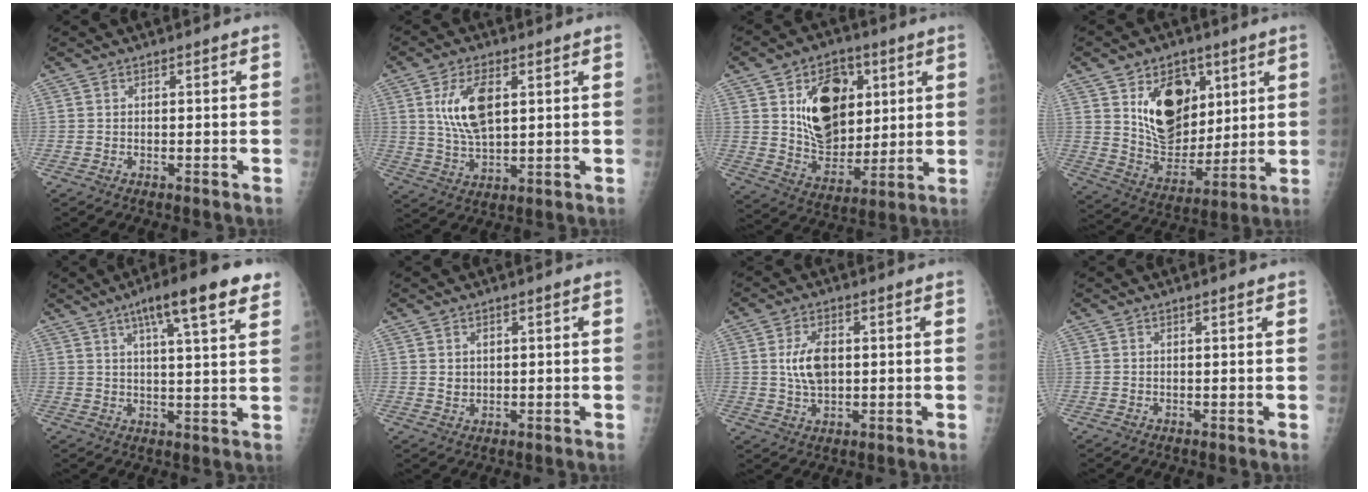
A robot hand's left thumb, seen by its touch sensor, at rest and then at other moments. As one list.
[{"total": 10.1, "force": [3.0, 4.9, 8.3], "torque": [-0.152, -0.011, 0.061]}, {"total": 17.2, "force": [5.0, 11.8, 11.5], "torque": [-0.130, -0.027, 0.094]}, {"total": 16.4, "force": [6.3, 11.0, 10.5], "torque": [-0.115, -0.041, 0.124]}, {"total": 13.8, "force": [7.9, 2.3, 11.0], "torque": [-0.154, -0.018, 0.114]}, {"total": 1.7, "force": [0.7, 1.3, 0.9], "torque": [-0.009, -0.006, 0.018]}, {"total": 6.4, "force": [0.9, 3.6, 5.2], "torque": [-0.094, -0.002, 0.021]}, {"total": 1.2, "force": [0.9, 0.2, 0.8], "torque": [-0.009, 0.001, 0.013]}]